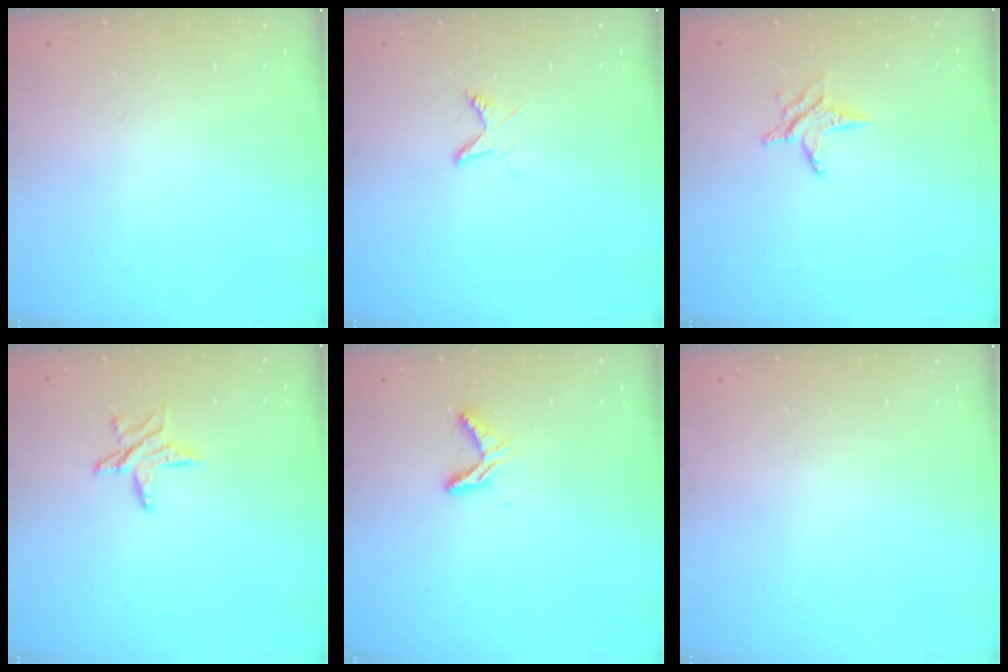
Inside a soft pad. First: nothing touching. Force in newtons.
{"total": 3.8, "press": 3.8, "slide": 0.4}
{"total": 5.2, "press": 5.1, "slide": 0.5}
{"total": 8.1, "press": 8.1, "slide": 0.4}
{"total": 5.2, "press": 5.2, "slide": 0.4}
{"total": 0.0}